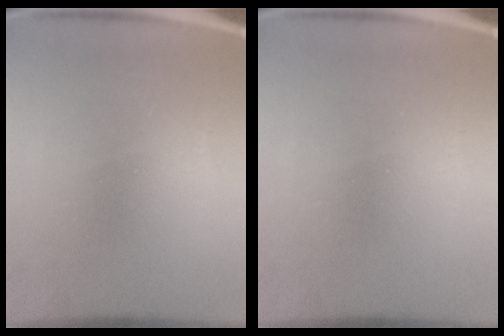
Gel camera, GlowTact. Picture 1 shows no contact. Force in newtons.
{"total": 0.0}